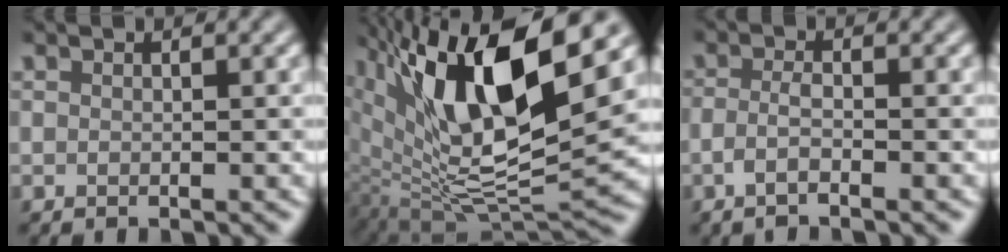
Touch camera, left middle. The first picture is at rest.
{"total": 14.2, "force": [5.7, 5.4, 11.8], "torque": [-0.209, -0.009, 0.112]}
{"total": 1.8, "force": [-1.1, 0.4, 1.4], "torque": [-0.026, -0.001, -0.028]}